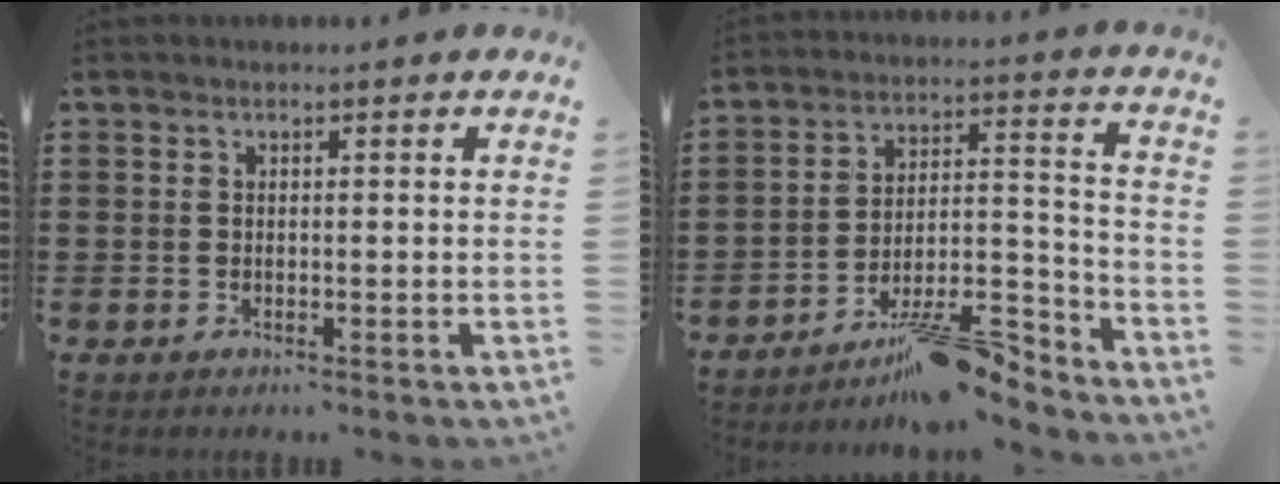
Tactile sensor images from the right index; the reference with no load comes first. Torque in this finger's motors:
{"motor_torque": [1.08, 1.06, 0.31, 0.13]}